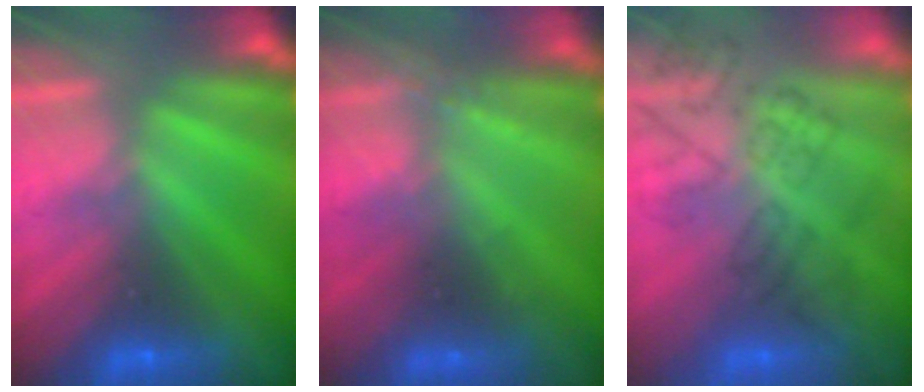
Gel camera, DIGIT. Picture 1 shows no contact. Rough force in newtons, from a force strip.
{"total": 2.1}
{"total": 4.5}